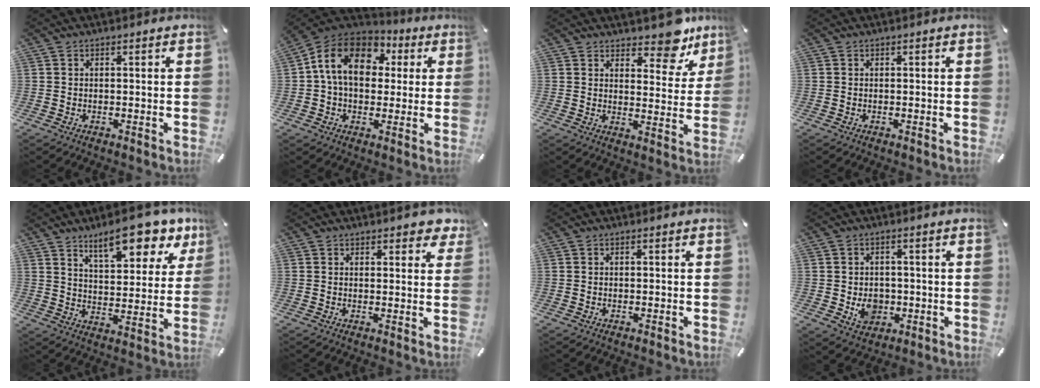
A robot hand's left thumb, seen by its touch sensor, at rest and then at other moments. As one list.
[{"total": 13.6, "force": [2.4, 10.4, 8.4], "torque": [-0.169, 0.011, 0.039]}, {"total": 10.3, "force": [8.3, 4.5, 4.1], "torque": [-0.031, -0.069, 0.143]}, {"total": 0.0}, {"total": 14.6, "force": [10.3, 5.6, 8.6], "torque": [-0.117, -0.057, 0.174]}, {"total": 3.0, "force": [2.2, 1.5, 1.2], "torque": [-0.013, -0.006, 0.038]}, {"total": 0.0}, {"total": 6.2, "force": [-0.9, 5.2, 3.2], "torque": [-0.038, 0.000, -0.015]}]